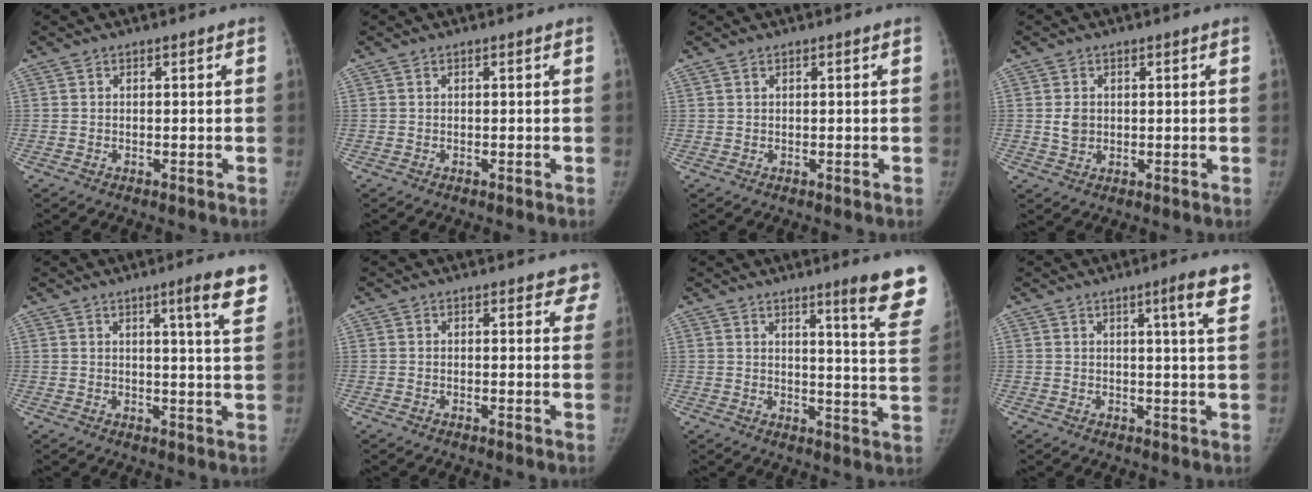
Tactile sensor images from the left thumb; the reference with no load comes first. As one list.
[{"total": 0.0}, {"total": 0.8, "force": [0.6, 0.2, 0.5], "torque": [-0.013, 0.004, 0.013]}, {"total": 2.7, "force": [0.3, 2.2, 1.4], "torque": [-0.012, -0.009, 0.011]}, {"total": 8.0, "force": [4.9, 0.2, 6.3], "torque": [-0.075, -0.027, 0.059]}, {"total": 3.7, "force": [3.1, 1.8, 1.2], "torque": [0.024, -0.011, 0.018]}, {"total": 13.5, "force": [9.2, 0.5, 9.9], "torque": [-0.103, -0.065, 0.108]}, {"total": 6.4, "force": [3.5, 0.0, 5.3], "torque": [-0.067, -0.018, 0.047]}]